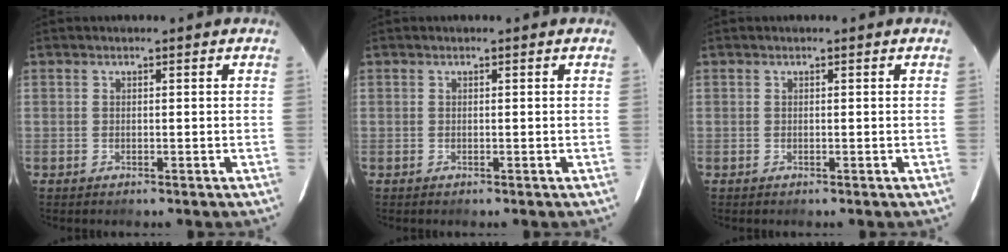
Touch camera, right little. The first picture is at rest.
{"total": 0.0}
{"total": 0.0}